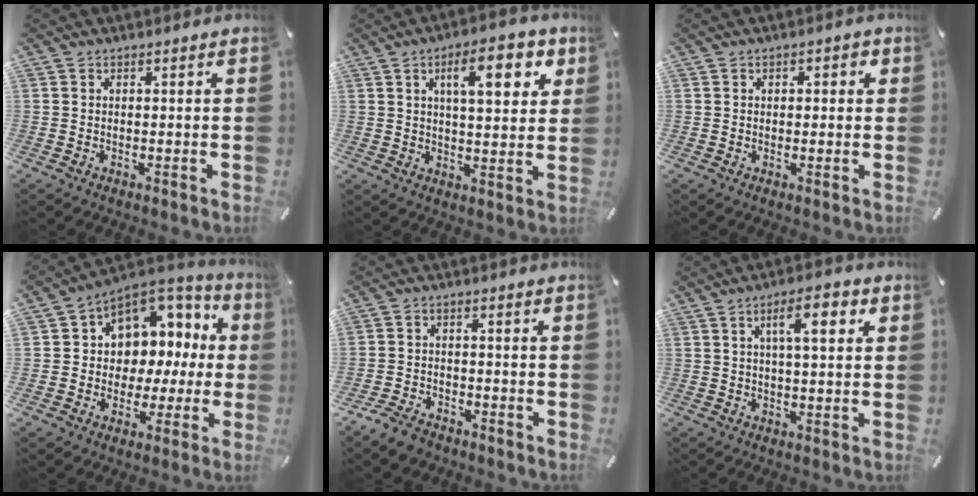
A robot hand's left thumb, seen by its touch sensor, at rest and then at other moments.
{"total": 12.3, "force": [5.3, 4.7, 10.0], "torque": [-0.145, -0.008, 0.082]}
{"total": 1.4, "force": [0.1, 1.2, 0.7], "torque": [-0.008, 0.004, -0.003]}
{"total": 8.9, "force": [2.3, 8.2, 2.5], "torque": [-0.043, -0.032, 0.051]}
{"total": 4.8, "force": [-4.0, 2.3, 1.6], "torque": [-0.042, 0.020, -0.079]}
{"total": 8.2, "force": [2.9, 2.5, 7.3], "torque": [-0.115, -0.005, 0.040]}